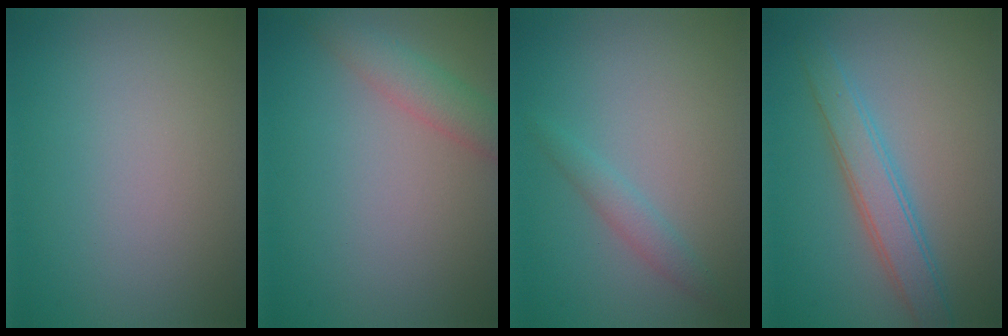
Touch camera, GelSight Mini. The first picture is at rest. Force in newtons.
{"total": 2.8, "press": 2.8, "slide": 0.2}
{"total": 1.6, "press": 1.6, "slide": 0.1}
{"total": 3.5, "press": 3.5, "slide": 0.1}